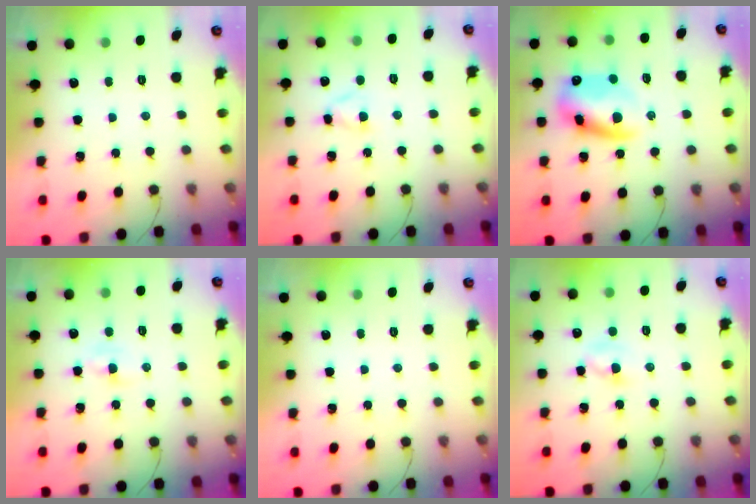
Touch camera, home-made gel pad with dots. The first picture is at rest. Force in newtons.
{"total": 3.1, "press": 3.0, "slide": 0.7}
{"total": 12.1, "press": 11.7, "slide": 3.0}
{"total": 1.8, "press": 1.7, "slide": 0.7}
{"total": 0.0}
{"total": 2.9, "press": 2.7, "slide": 1.1}